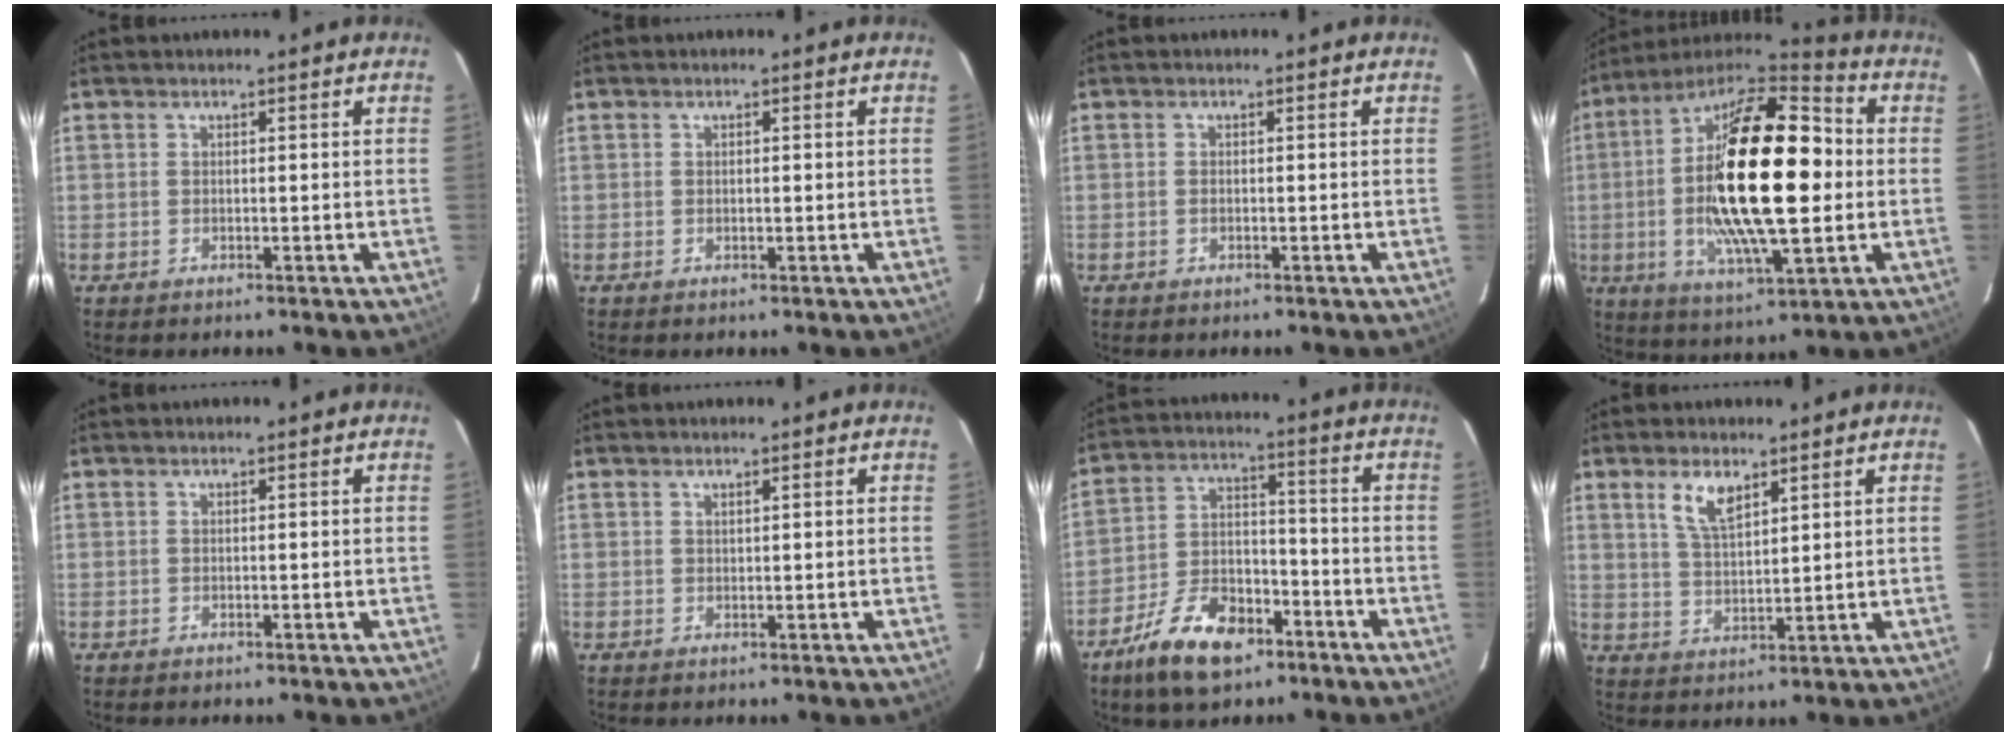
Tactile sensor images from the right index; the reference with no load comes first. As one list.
[{"total": 0.6, "force": [0.1, 0.4, 0.4], "torque": [-0.008, 0.001, 0.002]}, {"total": 0.5, "force": [-0.2, 0.4, 0.3], "torque": [-0.007, 0.001, -0.004]}, {"total": 26.9, "force": [-0.2, 9.3, 25.3], "torque": [-0.480, 0.007, -0.017]}, {"total": 0.0}, {"total": 0.6, "force": [0.5, 0.2, 0.2], "torque": [-0.004, 0.001, 0.010]}, {"total": 13.7, "force": [-8.9, 6.7, 8.0], "torque": [-0.171, 0.005, -0.152]}, {"total": 6.0, "force": [3.6, 2.4, 4.2], "torque": [-0.078, 0.002, 0.073]}]